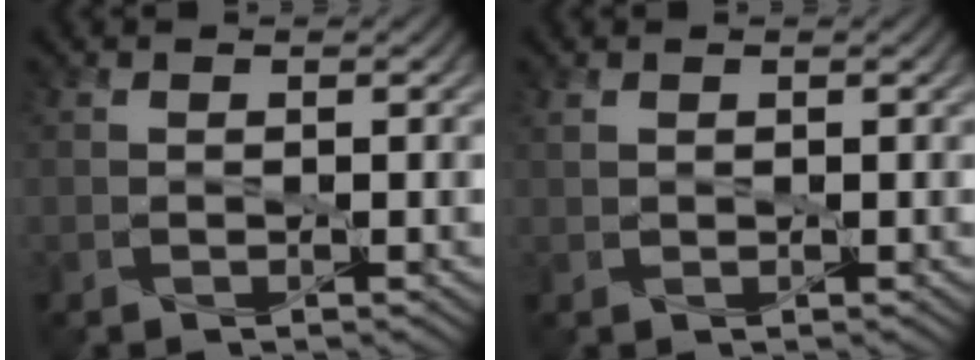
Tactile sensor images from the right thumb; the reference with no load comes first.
{"total": 0.6, "force": [0.4, 0.3, 0.3], "torque": [-0.011, 0.001, 0.010]}